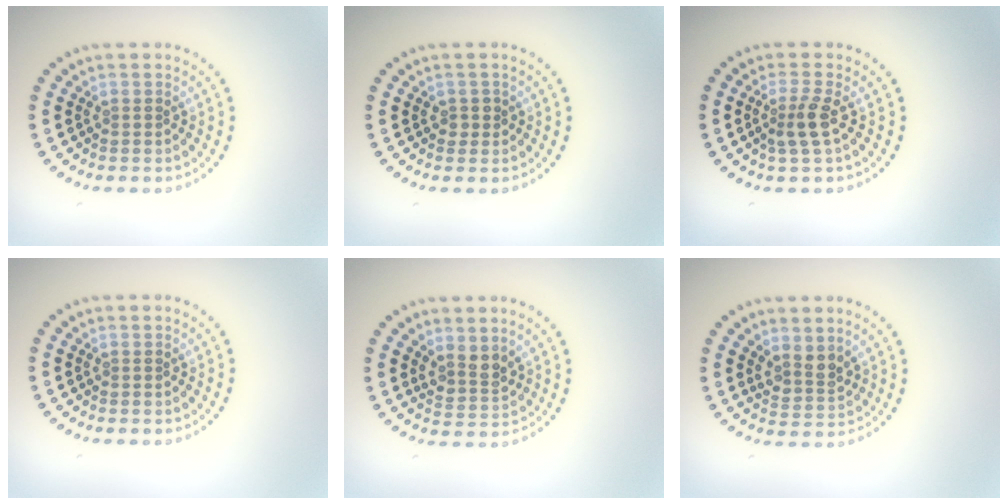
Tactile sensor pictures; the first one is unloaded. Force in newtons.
{"total": 0.8, "press": 0.8, "slide": 0.2}
{"total": 2.3, "press": 1.8, "slide": 1.3}
{"total": 0.0}
{"total": 2.3, "press": 1.9, "slide": 1.3}
{"total": 2.3, "press": 1.9, "slide": 1.3}